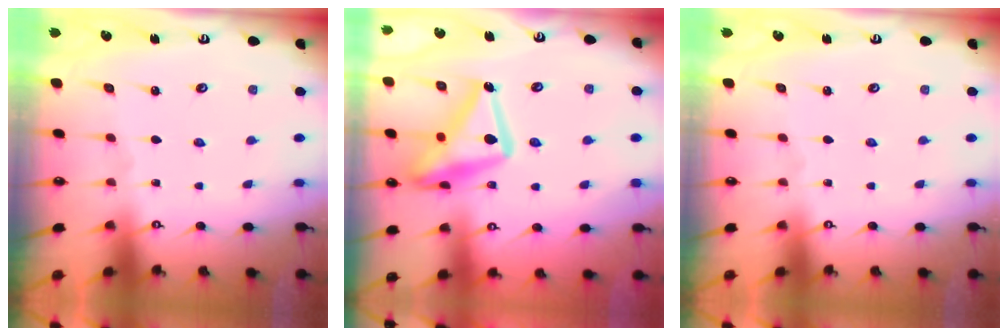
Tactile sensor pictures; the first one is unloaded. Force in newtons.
{"total": 20.6, "press": 20.6, "slide": 1.4}
{"total": 0.0}